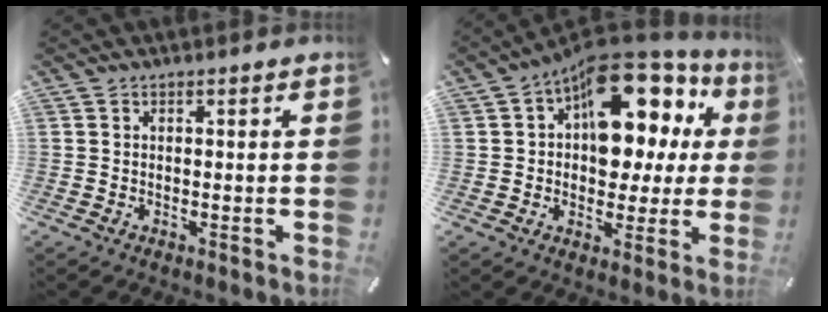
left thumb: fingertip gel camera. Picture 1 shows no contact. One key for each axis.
{"total": 17.2, "fx": 8.9, "fy": 10.1, "fz": 10.6, "tx": -0.157, "ty": -0.078, "tz": 0.156}